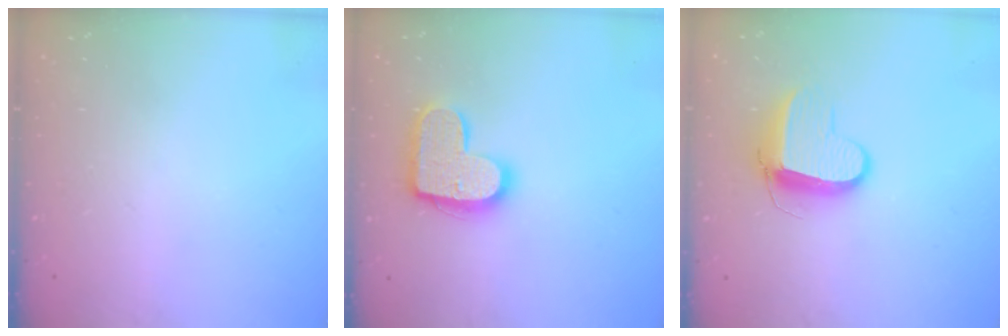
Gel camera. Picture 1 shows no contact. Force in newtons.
{"total": 15.5, "press": 15.5, "slide": 0.8}
{"total": 9.6, "press": 9.5, "slide": 0.9}